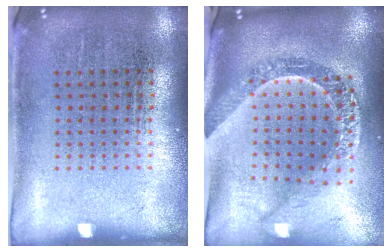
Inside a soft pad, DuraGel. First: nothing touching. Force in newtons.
{"total": 2.7, "press": 2.2, "slide": 1.6}